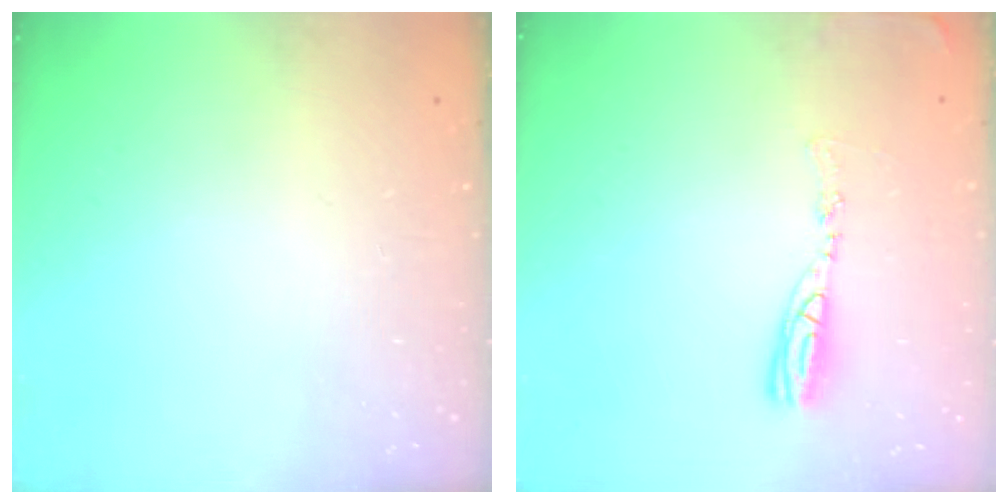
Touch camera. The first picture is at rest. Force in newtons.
{"total": 8.9, "press": 8.9, "slide": 0.8}